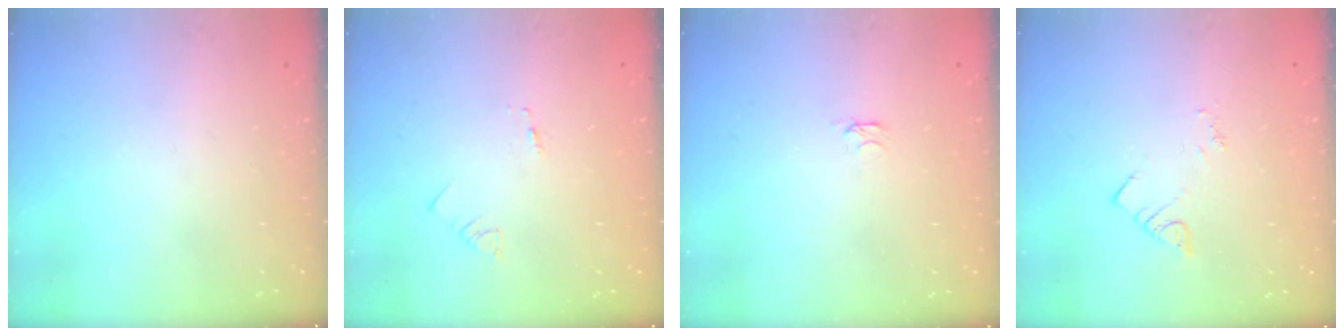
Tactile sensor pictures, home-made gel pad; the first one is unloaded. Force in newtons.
{"total": 1.4, "press": 1.3, "slide": 0.1}
{"total": 2.4, "press": 2.3, "slide": 0.4}
{"total": 3.2, "press": 3.2, "slide": 0.3}